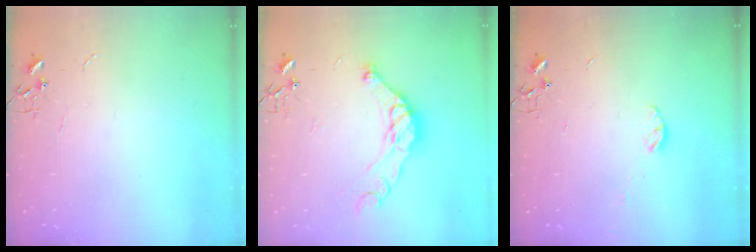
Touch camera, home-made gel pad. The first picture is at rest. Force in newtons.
{"total": 12.7, "press": 12.7, "slide": 0.0}
{"total": 3.8, "press": 3.7, "slide": 0.4}